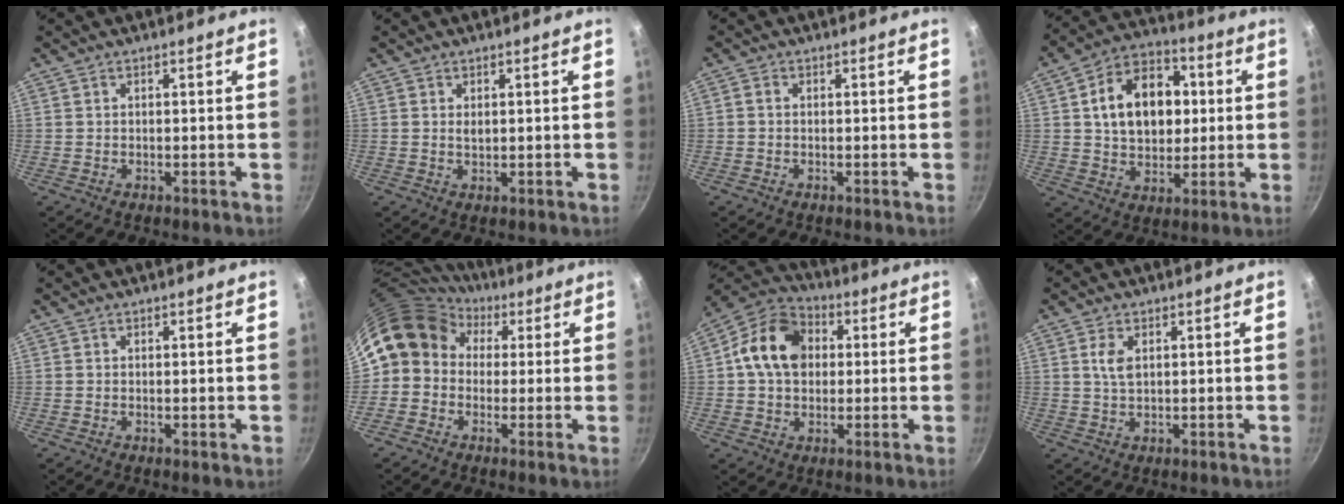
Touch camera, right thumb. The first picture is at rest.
{"total": 1.5, "force": [0.4, 0.9, 1.1], "torque": [-0.018, -0.002, 0.009]}
{"total": 1.0, "force": [-0.1, 0.9, 0.6], "torque": [-0.012, 0.005, -0.003]}
{"total": 16.7, "force": [2.7, 11.9, 11.4], "torque": [-0.143, 0.016, 0.037]}
{"total": 0.0}
{"total": 11.1, "force": [2.8, 9.5, 5.1], "torque": [-0.069, 0.018, 0.028]}
{"total": 13.8, "force": [2.0, 10.6, 8.6], "torque": [-0.121, 0.021, 0.016]}
{"total": 2.7, "force": [1.0, 1.4, 2.0], "torque": [-0.038, -0.007, 0.021]}